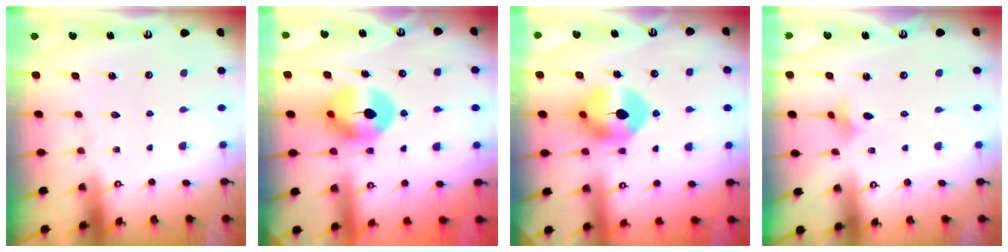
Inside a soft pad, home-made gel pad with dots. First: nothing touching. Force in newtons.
{"total": 9.4, "press": 9.3, "slide": 1.0}
{"total": 9.4, "press": 9.4, "slide": 0.7}
{"total": 2.4, "press": 2.4, "slide": 0.5}